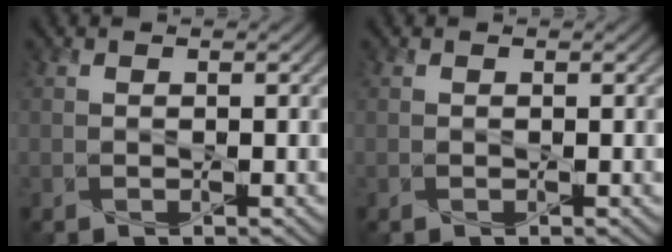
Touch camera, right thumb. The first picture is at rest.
{"total": 0.0}